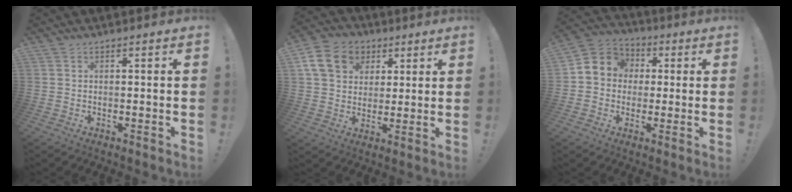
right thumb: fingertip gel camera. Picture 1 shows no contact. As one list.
[{"total": 14.6, "force": [5.3, 11.7, 6.9], "torque": [-0.092, -0.015, 0.109]}, {"total": 8.0, "force": [0.5, 7.5, 2.9], "torque": [-0.038, 0.011, 0.016]}]